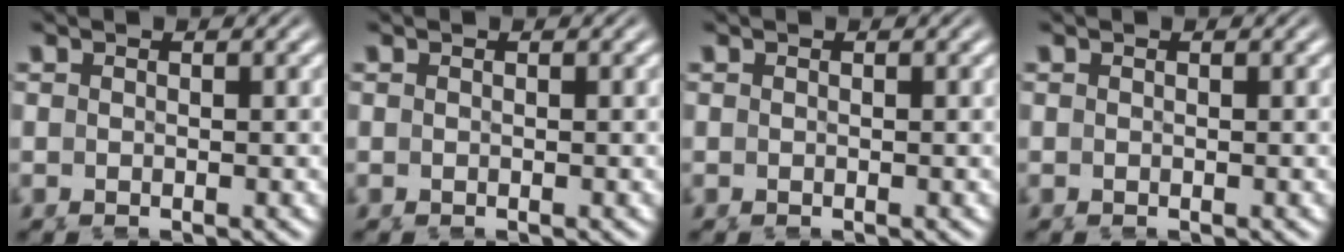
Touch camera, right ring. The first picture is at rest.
{"total": 0.0}
{"total": 0.0}
{"total": 0.0}